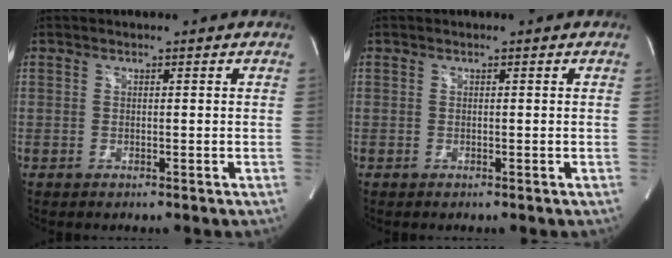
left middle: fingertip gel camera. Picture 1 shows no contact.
{"total": 0.0}